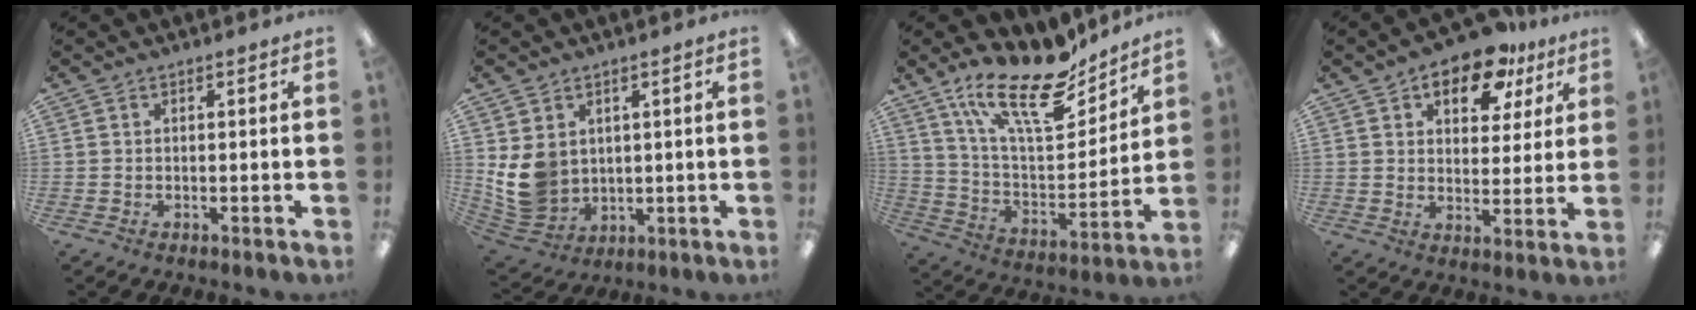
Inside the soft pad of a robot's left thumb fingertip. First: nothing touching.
{"total": 9.8, "force": [1.5, 8.5, 4.7], "torque": [-0.121, -0.010, 0.034]}
{"total": 21.7, "force": [15.5, 7.8, 13.0], "torque": [-0.228, -0.096, 0.270]}
{"total": 12.0, "force": [8.1, 6.2, 6.4], "torque": [-0.096, -0.034, 0.141]}